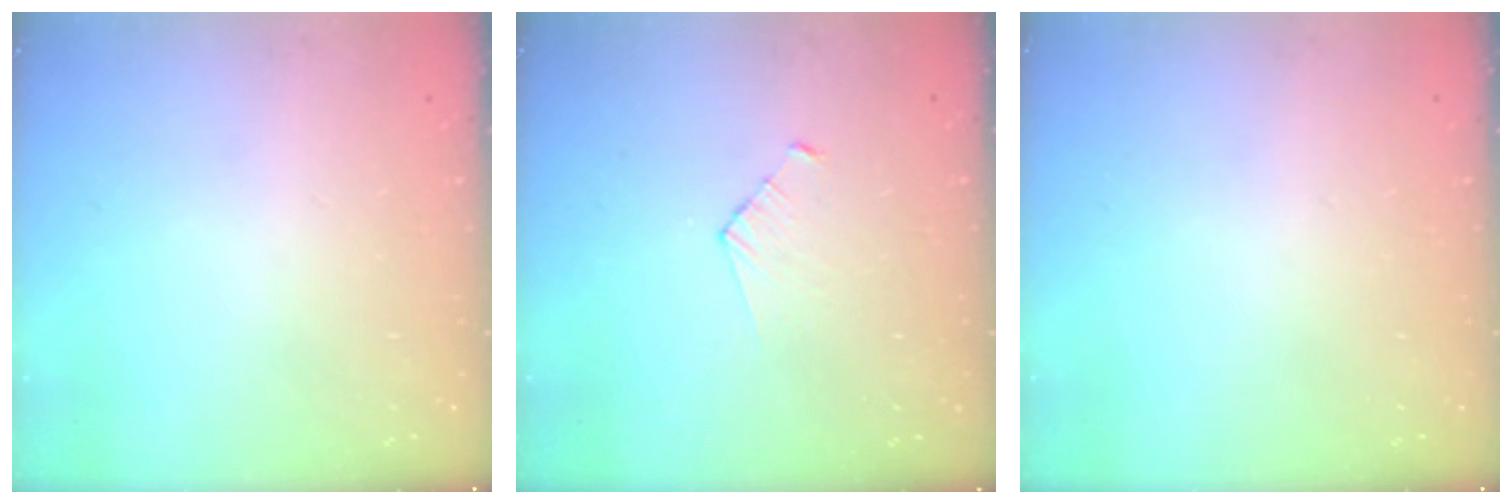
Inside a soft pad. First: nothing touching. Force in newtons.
{"total": 2.8, "press": 2.7, "slide": 0.3}
{"total": 0.0}